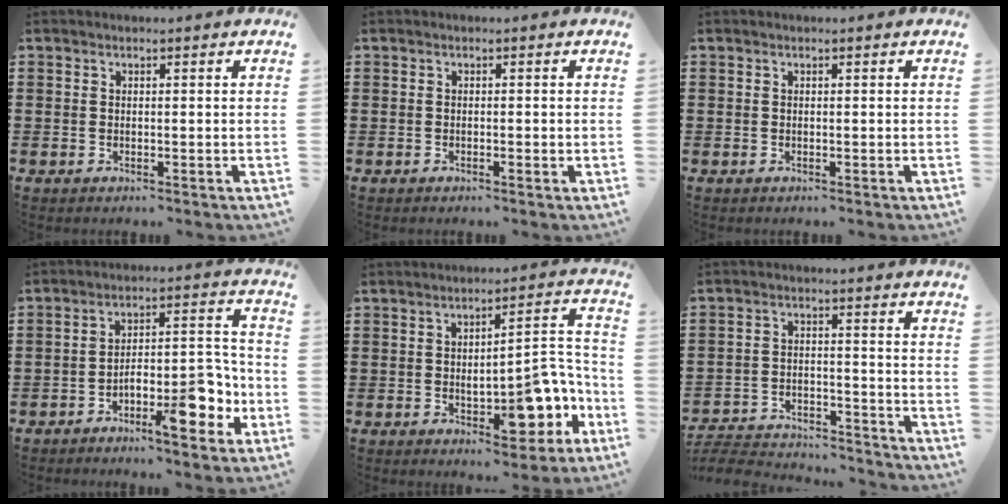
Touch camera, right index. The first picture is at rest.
{"total": 0.7, "force": [-0.3, 0.1, 0.6], "torque": [-0.012, -0.003, -0.005]}
{"total": 0.0}
{"total": 9.4, "force": [-5.4, 3.2, 6.9], "torque": [-0.091, 0.003, -0.096]}
{"total": 9.8, "force": [-3.1, 4.1, 8.3], "torque": [-0.102, -0.009, -0.049]}
{"total": 4.8, "force": [-4.7, 0.5, 0.8], "torque": [-0.023, 0.002, -0.098]}